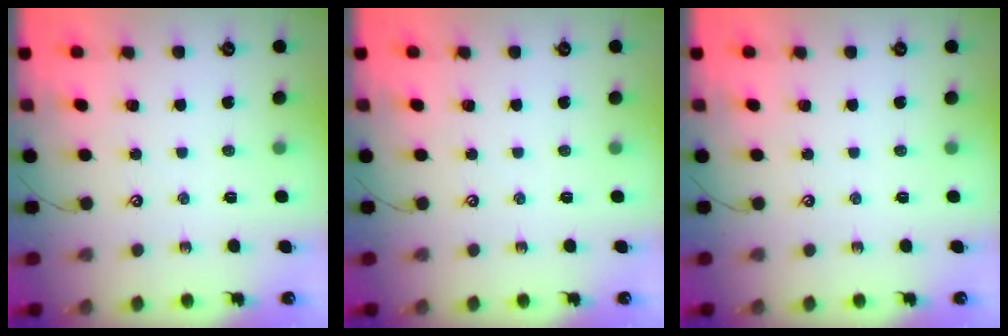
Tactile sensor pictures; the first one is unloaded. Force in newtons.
{"total": 0.0}
{"total": 0.0}